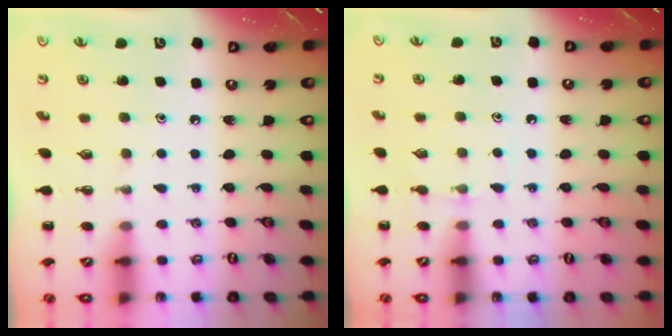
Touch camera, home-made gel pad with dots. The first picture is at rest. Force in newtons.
{"total": 4.5, "press": 4.3, "slide": 1.4}